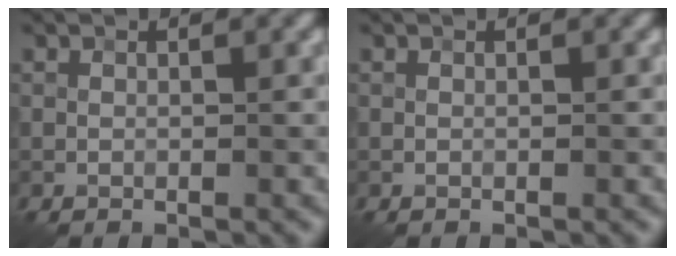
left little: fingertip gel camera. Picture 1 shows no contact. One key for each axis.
{"total": 0.0}